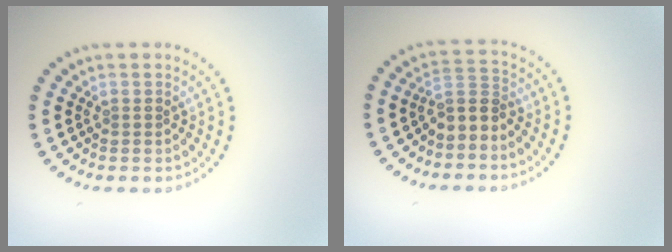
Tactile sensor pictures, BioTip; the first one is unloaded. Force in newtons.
{"total": 2.4, "press": 2.0, "slide": 1.4}